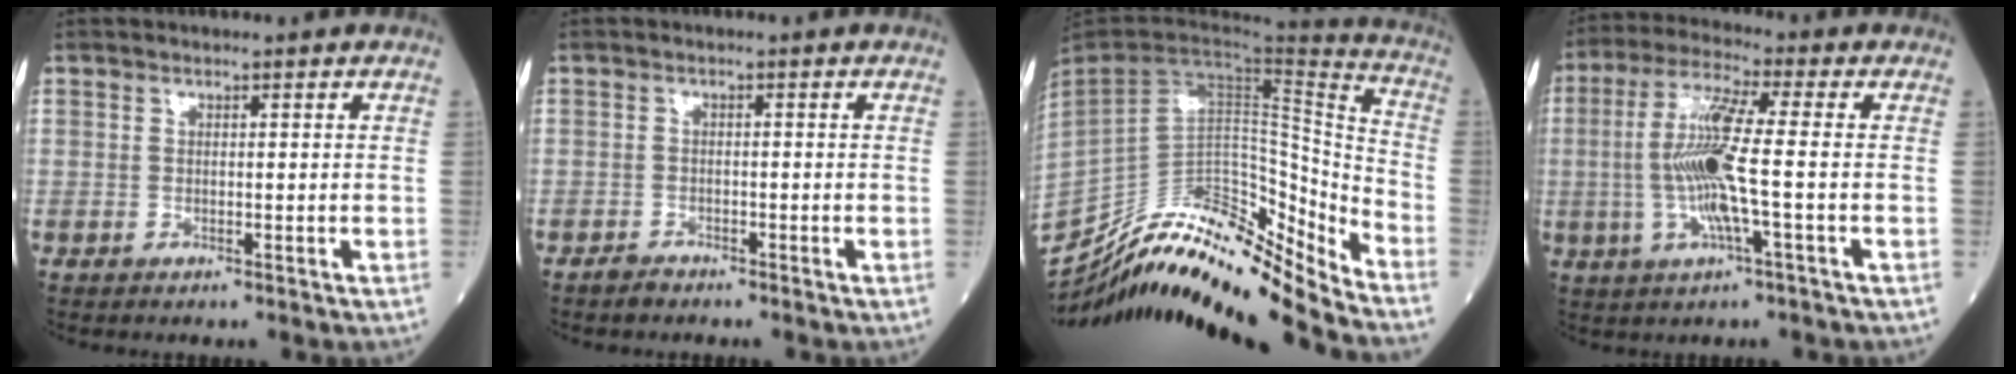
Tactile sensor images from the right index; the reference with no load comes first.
{"total": 1.3, "force": [-1.2, 0.4, 0.1], "torque": [-0.003, 0.000, -0.022]}
{"total": 22.8, "force": [-20.9, 2.1, 8.9], "torque": [-0.174, 0.024, -0.343]}
{"total": 10.6, "force": [-1.1, 0.4, 10.6], "torque": [-0.219, 0.005, -0.029]}